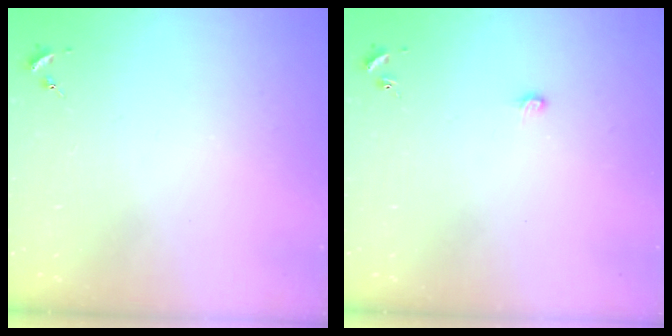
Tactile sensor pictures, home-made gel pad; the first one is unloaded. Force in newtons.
{"total": 4.4, "press": 4.3, "slide": 0.4}